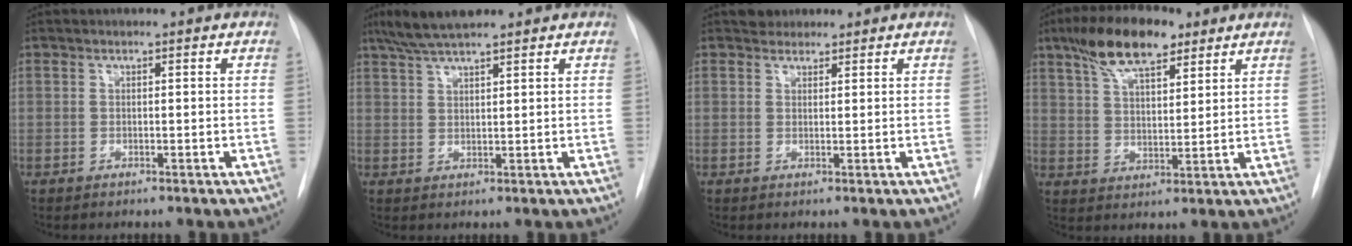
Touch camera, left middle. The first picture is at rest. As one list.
[{"total": 6.3, "force": [5.2, 0.7, 3.6], "torque": [-0.072, 0.019, 0.095]}, {"total": 2.1, "force": [1.7, 1.2, 0.1], "torque": [0.000, 0.007, 0.025]}, {"total": 11.1, "force": [7.3, 3.7, 7.5], "torque": [-0.142, 0.018, 0.133]}]